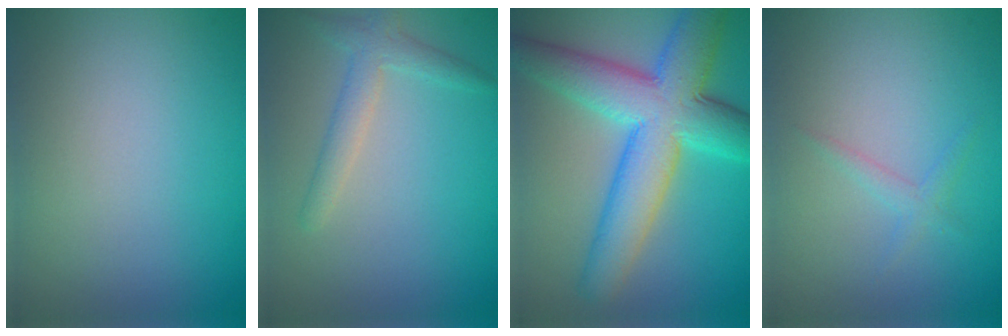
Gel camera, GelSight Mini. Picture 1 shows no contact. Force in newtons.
{"total": 2.3, "press": 2.3, "slide": 0.1}
{"total": 9.8, "press": 9.8, "slide": 0.1}
{"total": 1.1, "press": 1.1, "slide": 0.0}